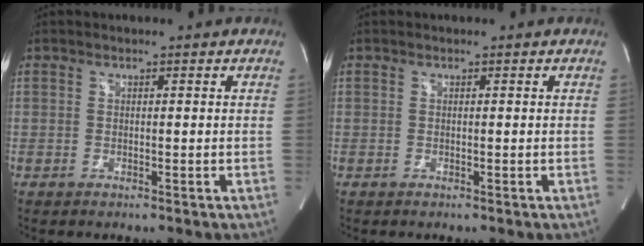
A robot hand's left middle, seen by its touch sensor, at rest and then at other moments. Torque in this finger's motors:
{"motor_torque": [0.00, 0.00, 0.00, 0.00]}